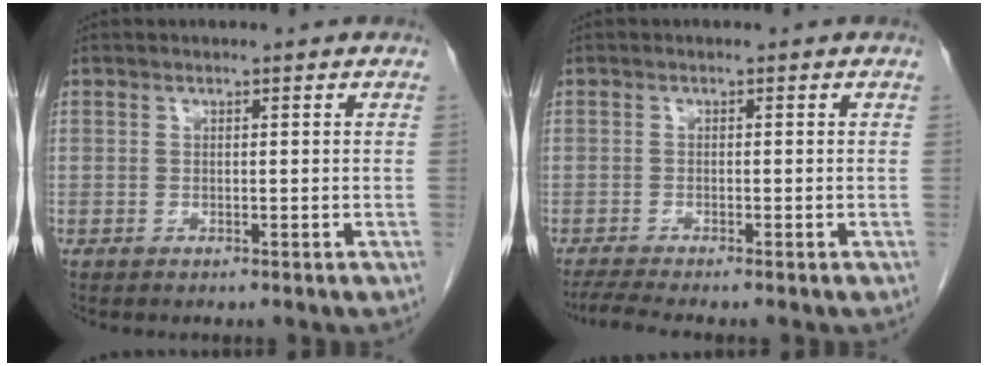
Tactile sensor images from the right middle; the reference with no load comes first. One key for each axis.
{"total": 3.2, "fx": -2.8, "fy": -0.5, "fz": 1.5, "tx": -0.033, "ty": -0.013, "tz": -0.053}